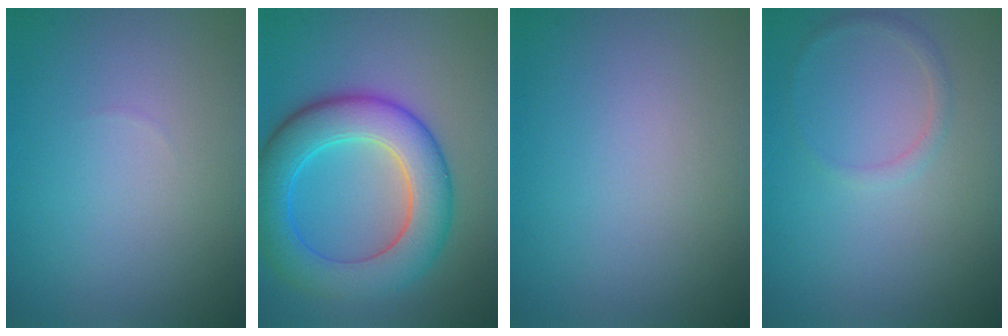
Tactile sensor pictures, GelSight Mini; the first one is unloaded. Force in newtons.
{"total": 8.1, "press": 8.1, "slide": 0.2}
{"total": 0.0}
{"total": 0.9, "press": 0.9, "slide": 0.1}